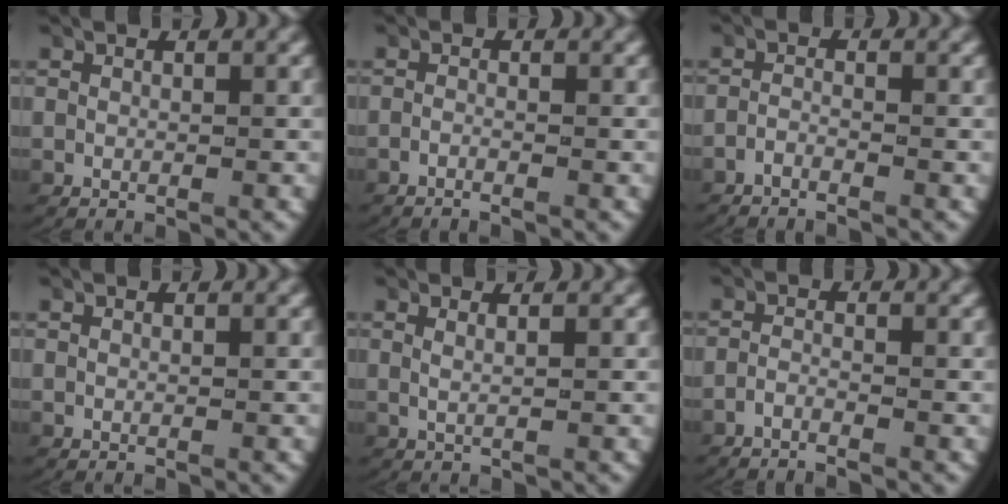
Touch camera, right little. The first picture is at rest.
{"total": 1.6, "force": [-1.5, 0.2, 0.5], "torque": [-0.023, -0.005, -0.026]}
{"total": 2.5, "force": [-2.4, 0.2, 0.4], "torque": [-0.025, -0.014, -0.038]}
{"total": 0.0}
{"total": 1.2, "force": [0.4, -0.4, 1.0], "torque": [-0.025, -0.005, 0.012]}
{"total": 2.4, "force": [-2.4, 0.2, 0.6], "torque": [-0.028, -0.012, -0.038]}